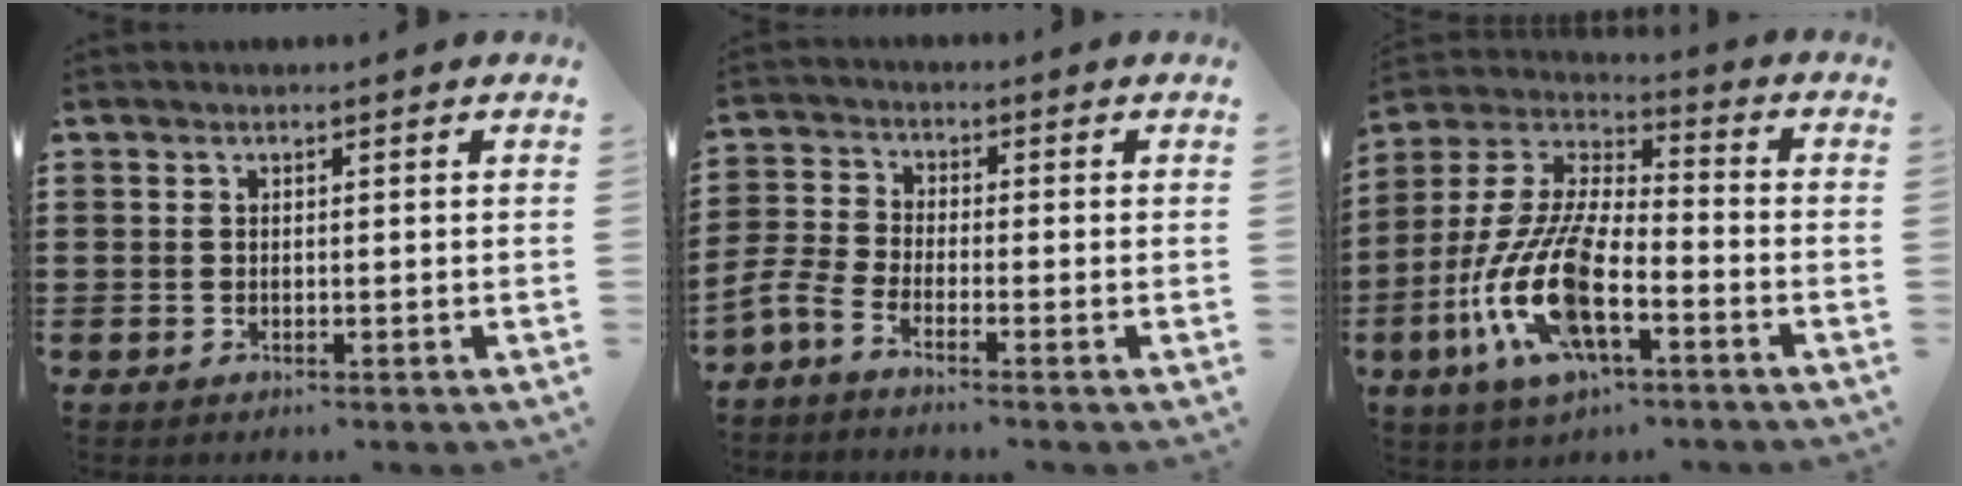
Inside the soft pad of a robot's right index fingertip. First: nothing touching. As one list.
[{"total": 3.4, "force": [-2.8, 0.6, 1.8], "torque": [-0.071, -0.012, -0.065]}, {"total": 14.5, "force": [-6.6, 5.2, 11.9], "torque": [-0.291, -0.019, -0.135]}]